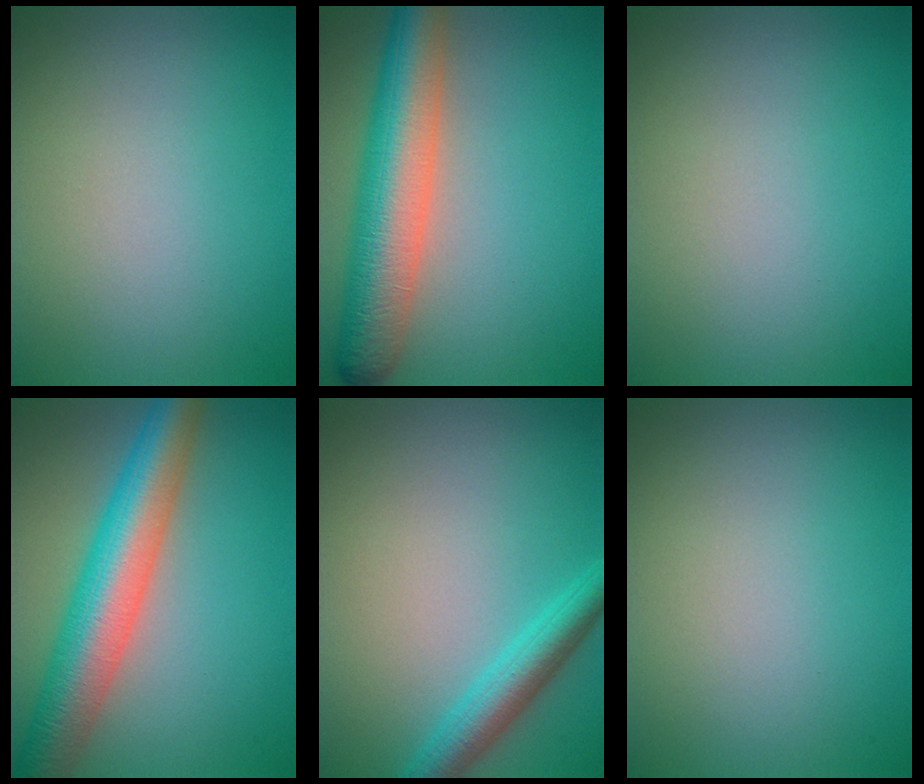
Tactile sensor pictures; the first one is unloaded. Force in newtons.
{"total": 8.6, "press": 8.5, "slide": 0.6}
{"total": 0.0}
{"total": 8.4, "press": 8.4, "slide": 0.1}
{"total": 3.6, "press": 3.6, "slide": 0.1}
{"total": 0.0}